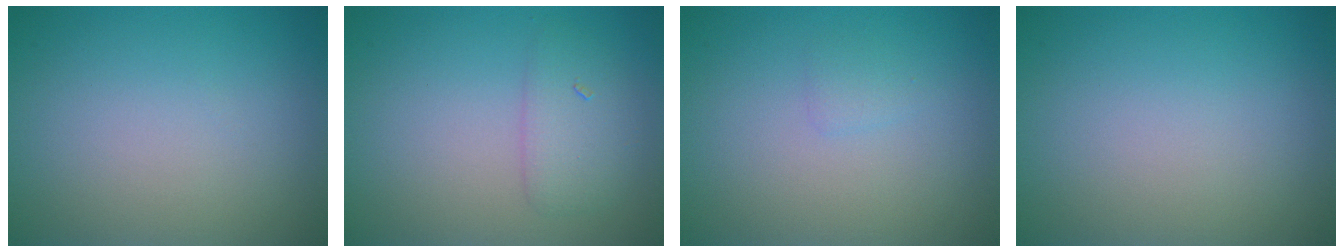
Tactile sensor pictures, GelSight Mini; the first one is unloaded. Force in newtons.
{"total": 2.1, "press": 2.1, "slide": 0.1}
{"total": 0.8, "press": 0.8, "slide": 0.1}
{"total": 0.0}